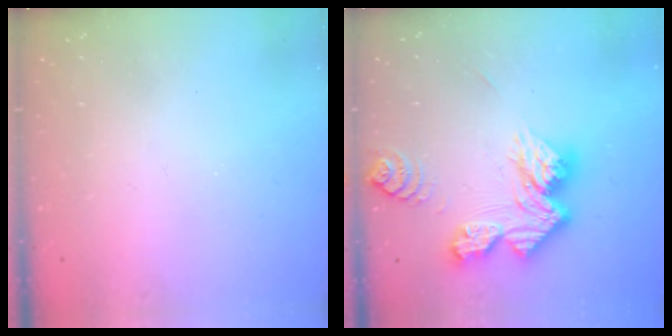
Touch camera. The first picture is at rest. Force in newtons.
{"total": 15.8, "press": 15.7, "slide": 1.3}